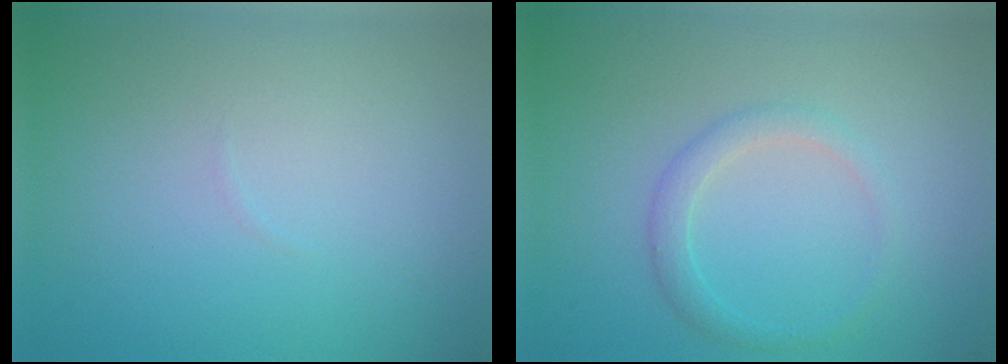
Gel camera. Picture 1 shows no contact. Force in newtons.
{"total": 1.8, "press": 1.8, "slide": 0.2}